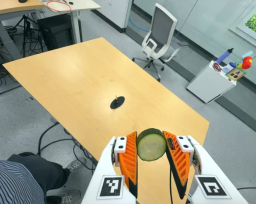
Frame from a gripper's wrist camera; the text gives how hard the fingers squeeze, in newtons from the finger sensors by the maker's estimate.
{"total": 9.6, "left": 9.0, "right": 10.2}